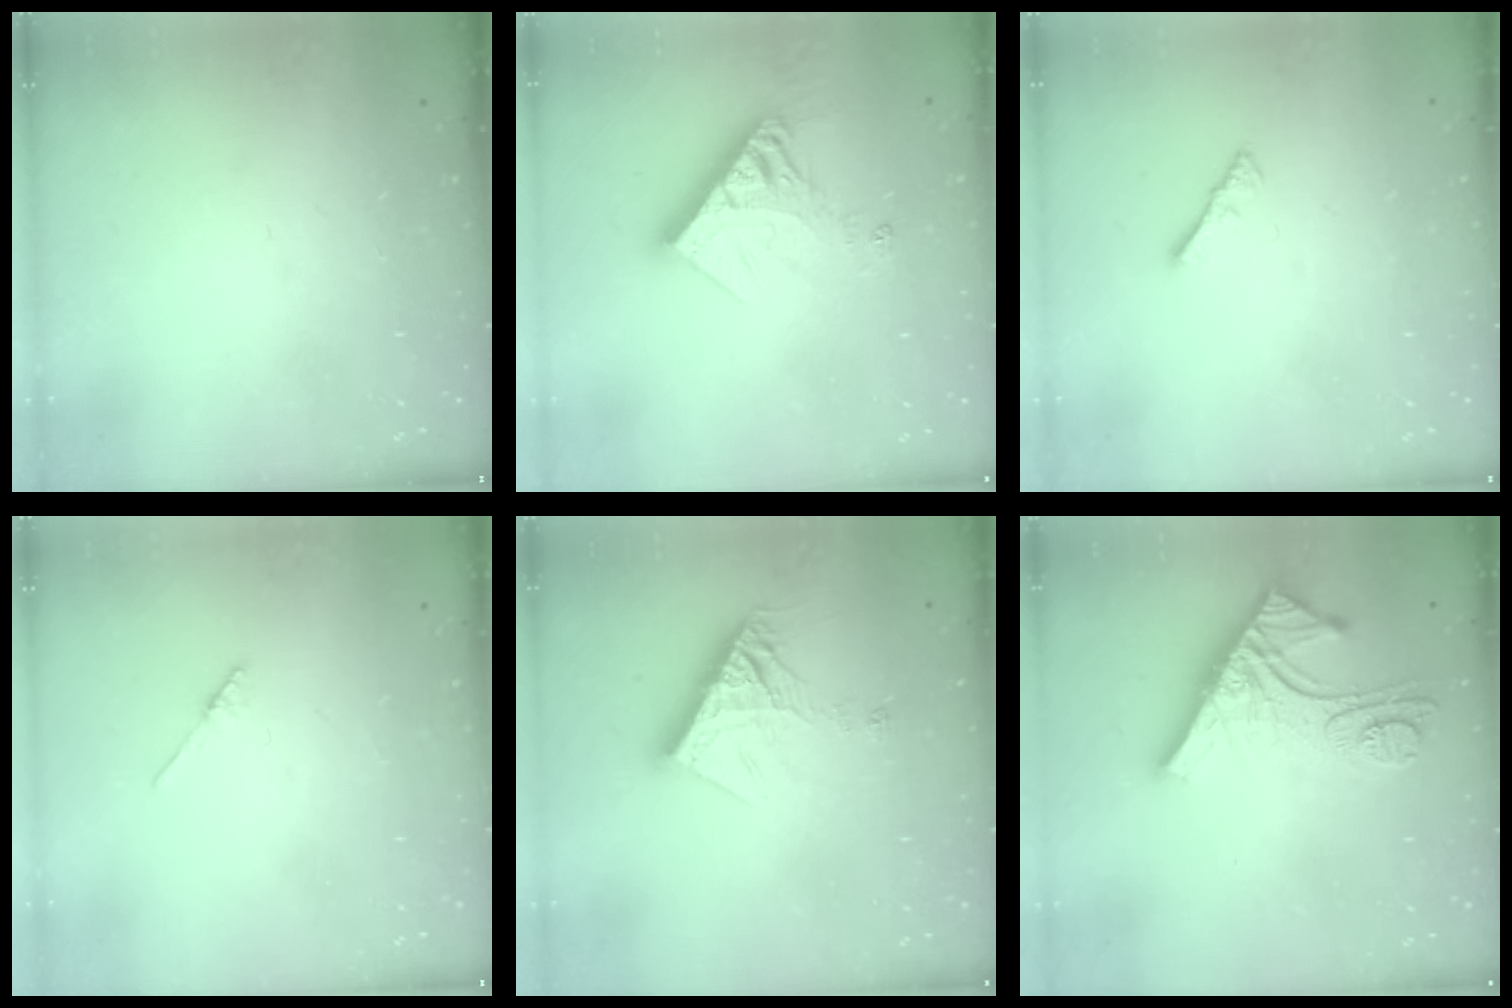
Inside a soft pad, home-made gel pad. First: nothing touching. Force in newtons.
{"total": 12.7, "press": 12.6, "slide": 1.6}
{"total": 1.1, "press": 1.1, "slide": 0.4}
{"total": 2.1, "press": 2.1, "slide": 0.1}
{"total": 12.4, "press": 12.3, "slide": 1.0}
{"total": 13.4, "press": 13.4, "slide": 1.1}